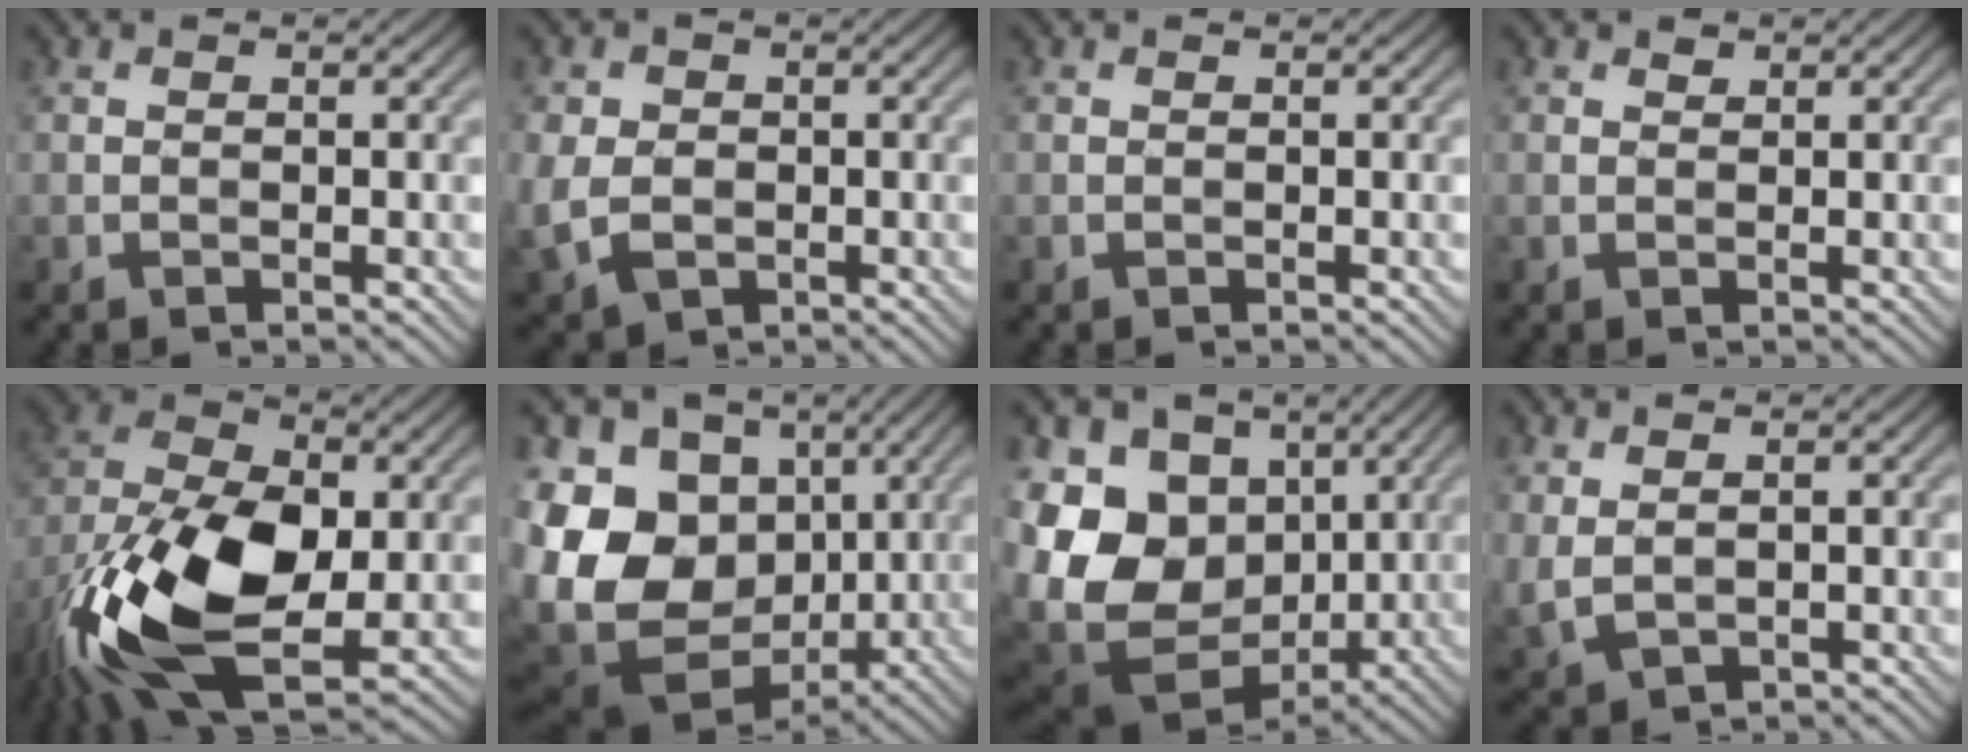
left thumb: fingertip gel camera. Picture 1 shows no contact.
{"total": 6.3, "force": [-1.1, 5.0, 3.6], "torque": [-0.103, -0.016, -0.020]}
{"total": 0.0}
{"total": 0.7, "force": [0.5, 0.3, 0.2], "torque": [-0.002, -0.001, 0.012]}
{"total": 17.3, "force": [-5.6, 9.2, 13.5], "torque": [-0.282, -0.023, -0.113]}
{"total": 19.2, "force": [-3.0, 15.0, 11.6], "torque": [-0.259, -0.018, -0.047]}
{"total": 17.9, "force": [-1.4, 14.2, 10.9], "torque": [-0.255, -0.020, -0.006]}
{"total": 3.2, "force": [1.1, 1.8, 2.4], "torque": [-0.070, -0.003, 0.029]}